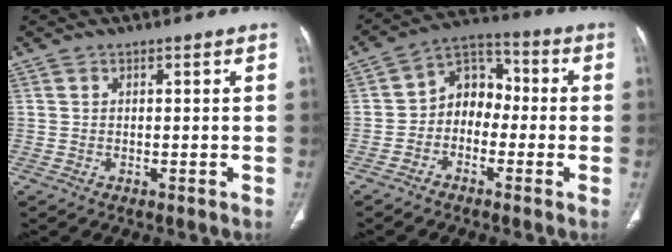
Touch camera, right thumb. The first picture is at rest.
{"total": 8.4, "force": [-1.7, 6.6, 4.9], "torque": [-0.044, 0.042, -0.049]}